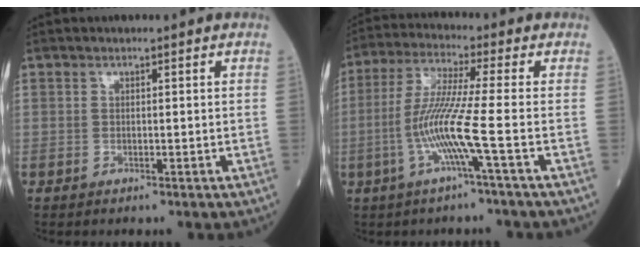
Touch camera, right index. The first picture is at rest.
{"total": 9.0, "force": [-2.8, -1.5, 8.4], "torque": [-0.177, -0.004, -0.058]}